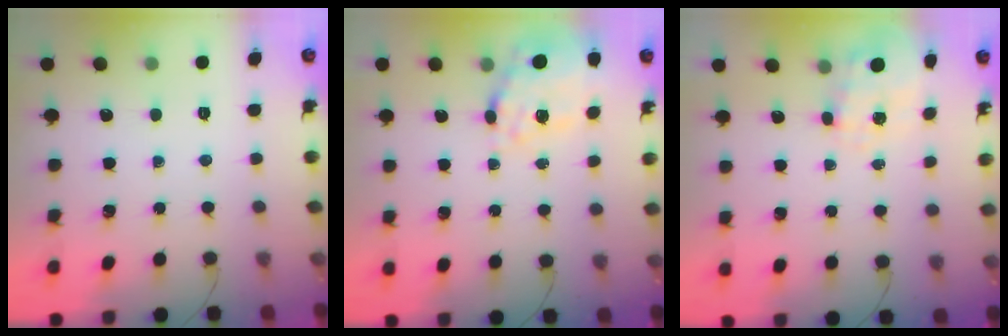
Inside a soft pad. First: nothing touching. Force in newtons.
{"total": 18.0, "press": 17.6, "slide": 3.6}
{"total": 7.1, "press": 7.0, "slide": 0.8}